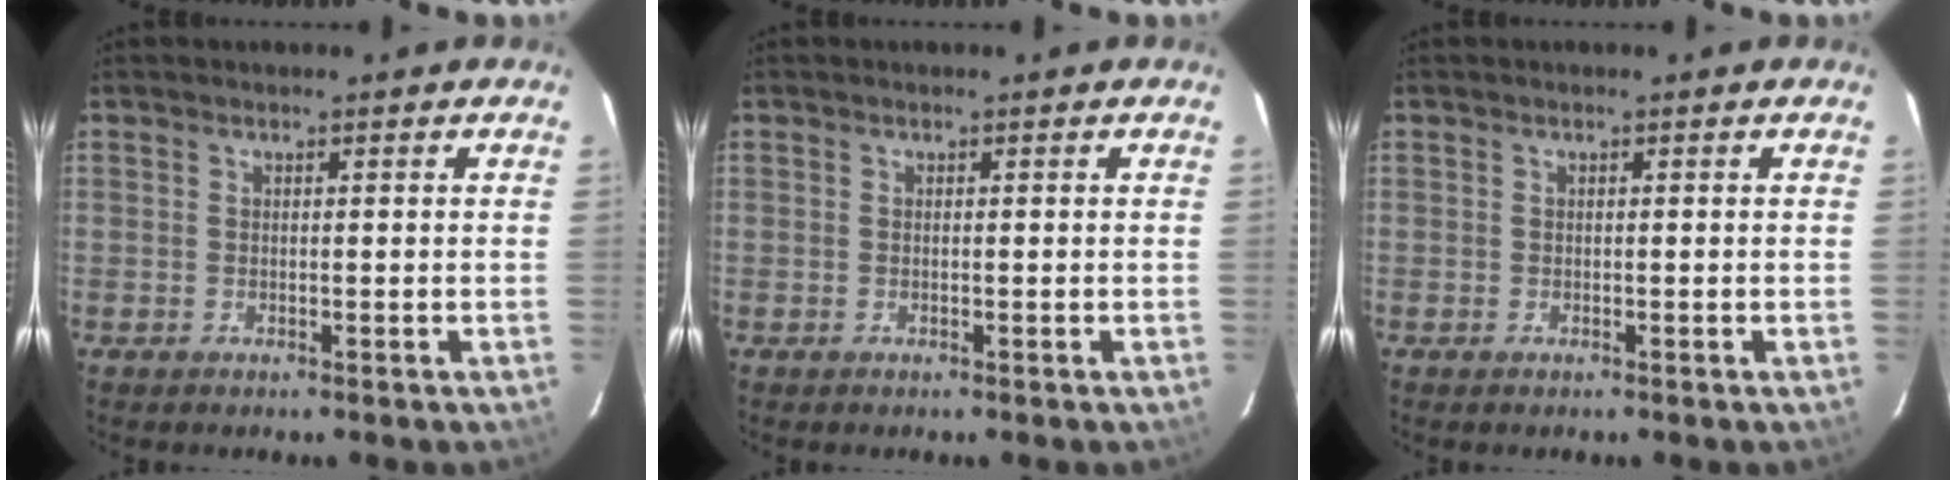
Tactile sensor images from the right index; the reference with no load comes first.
{"total": 0.0}
{"total": 0.0}